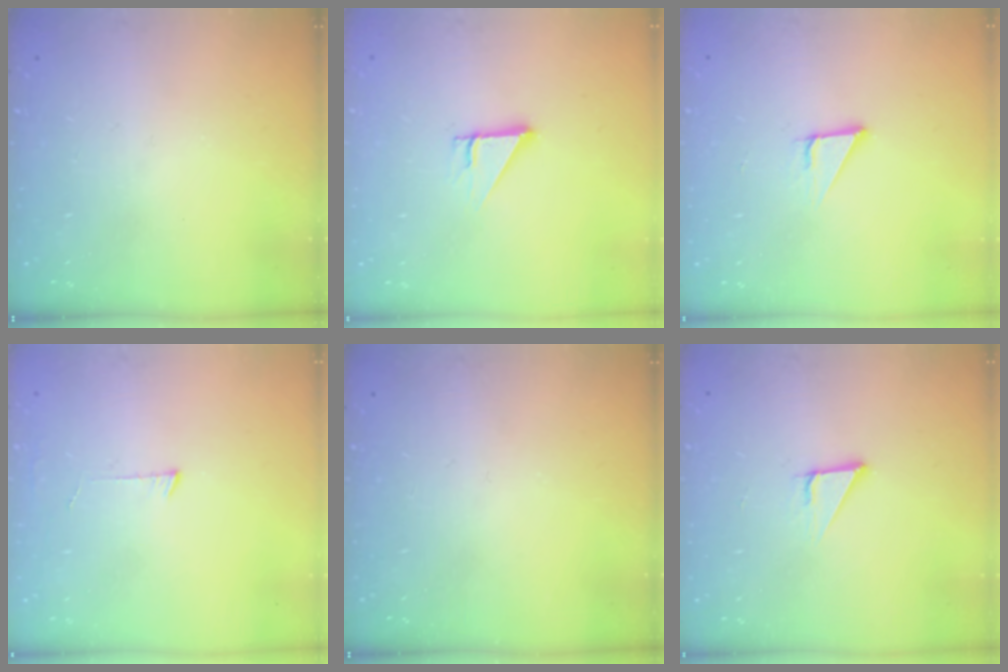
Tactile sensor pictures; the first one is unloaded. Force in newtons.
{"total": 2.7, "press": 2.7, "slide": 0.1}
{"total": 2.8, "press": 2.8, "slide": 0.2}
{"total": 3.0, "press": 3.0, "slide": 0.3}
{"total": 0.0}
{"total": 2.8, "press": 2.8, "slide": 0.2}